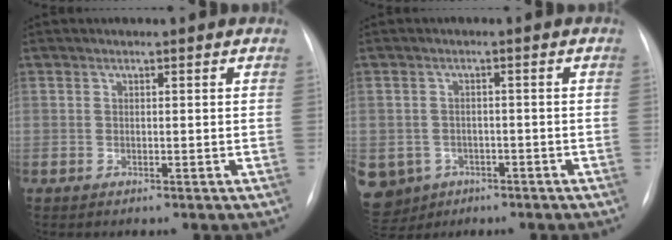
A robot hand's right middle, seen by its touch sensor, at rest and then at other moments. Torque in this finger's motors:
{"motor_torque": [0.40, -0.32, 1.05, 0.21]}